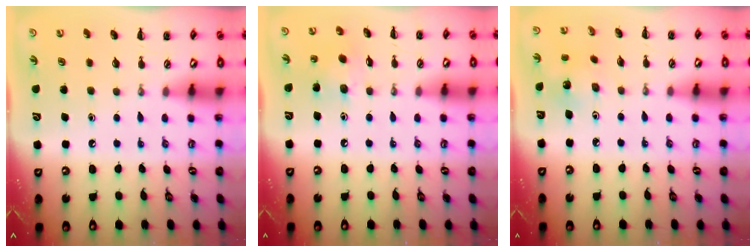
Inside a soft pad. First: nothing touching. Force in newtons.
{"total": 5.2, "press": 5.1, "slide": 0.8}
{"total": 2.6, "press": 2.4, "slide": 0.9}